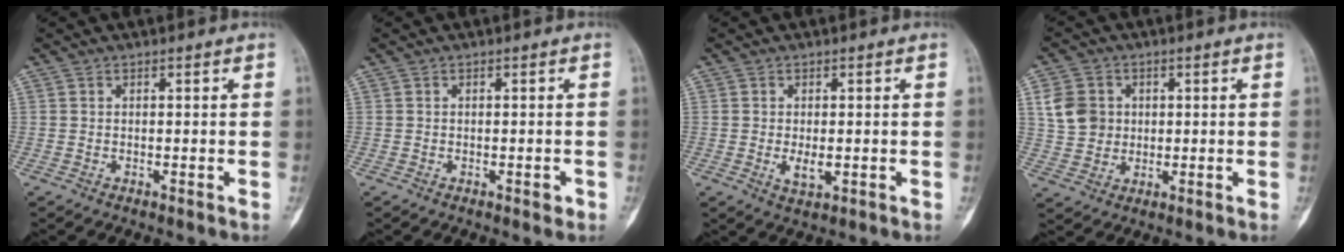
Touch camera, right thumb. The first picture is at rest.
{"total": 1.3, "force": [-0.6, 0.6, 1.0], "torque": [-0.009, -0.001, -0.006]}
{"total": 3.3, "force": [-0.5, 1.7, 2.8], "torque": [-0.046, -0.006, -0.005]}
{"total": 7.5, "force": [1.6, 6.6, 3.3], "torque": [-0.037, -0.001, 0.031]}